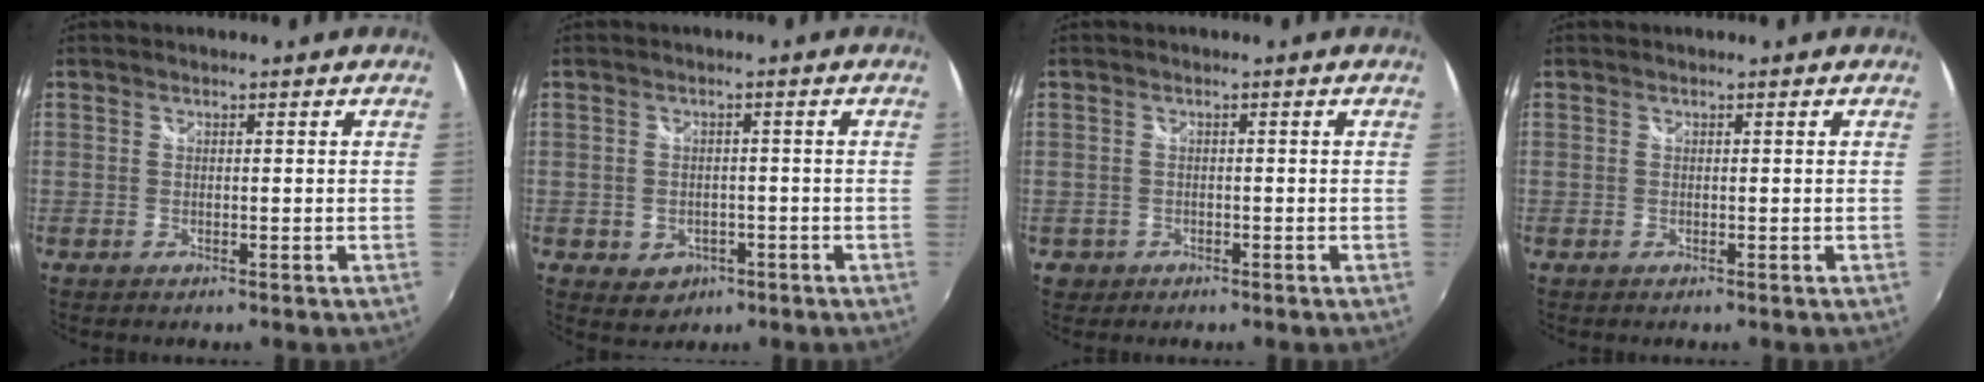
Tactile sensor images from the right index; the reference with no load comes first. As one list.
[{"total": 4.9, "force": [-1.8, 4.2, 1.7], "torque": [-0.046, -0.001, -0.015]}, {"total": 2.2, "force": [-0.8, 2.0, 0.3], "torque": [-0.012, 0.000, -0.012]}, {"total": 0.0}]